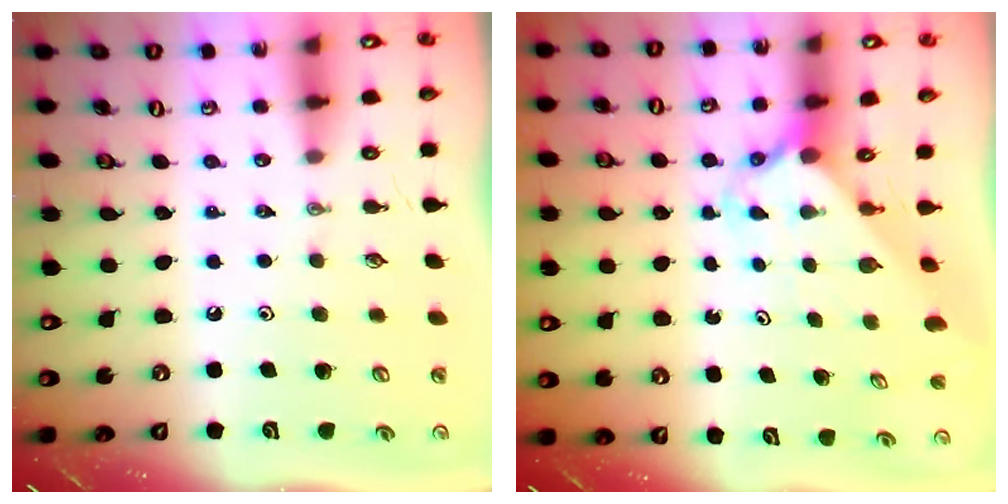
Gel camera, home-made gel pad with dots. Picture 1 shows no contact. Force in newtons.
{"total": 2.4, "press": 2.4, "slide": 0.2}